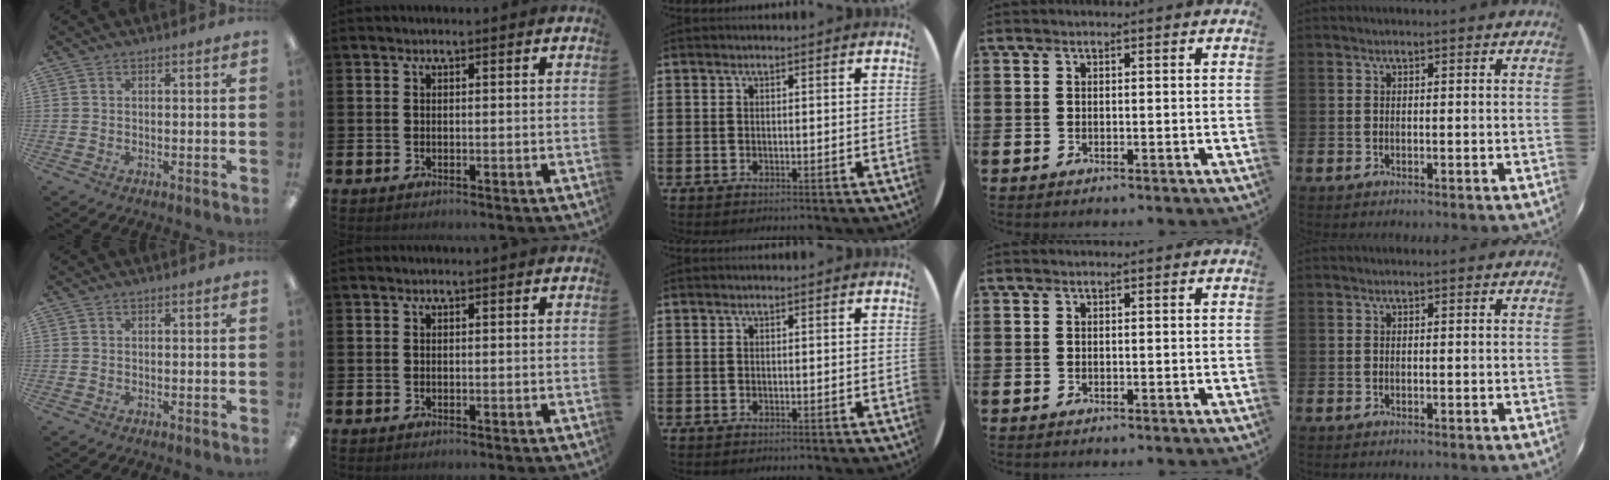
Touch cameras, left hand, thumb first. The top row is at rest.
{}